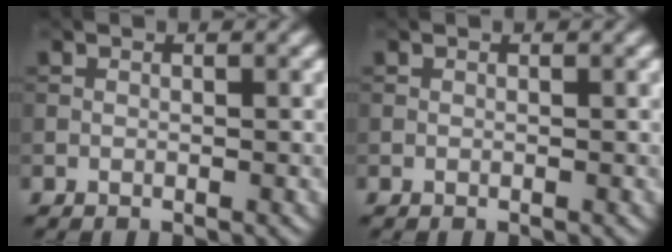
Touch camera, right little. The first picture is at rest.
{"total": 0.0}